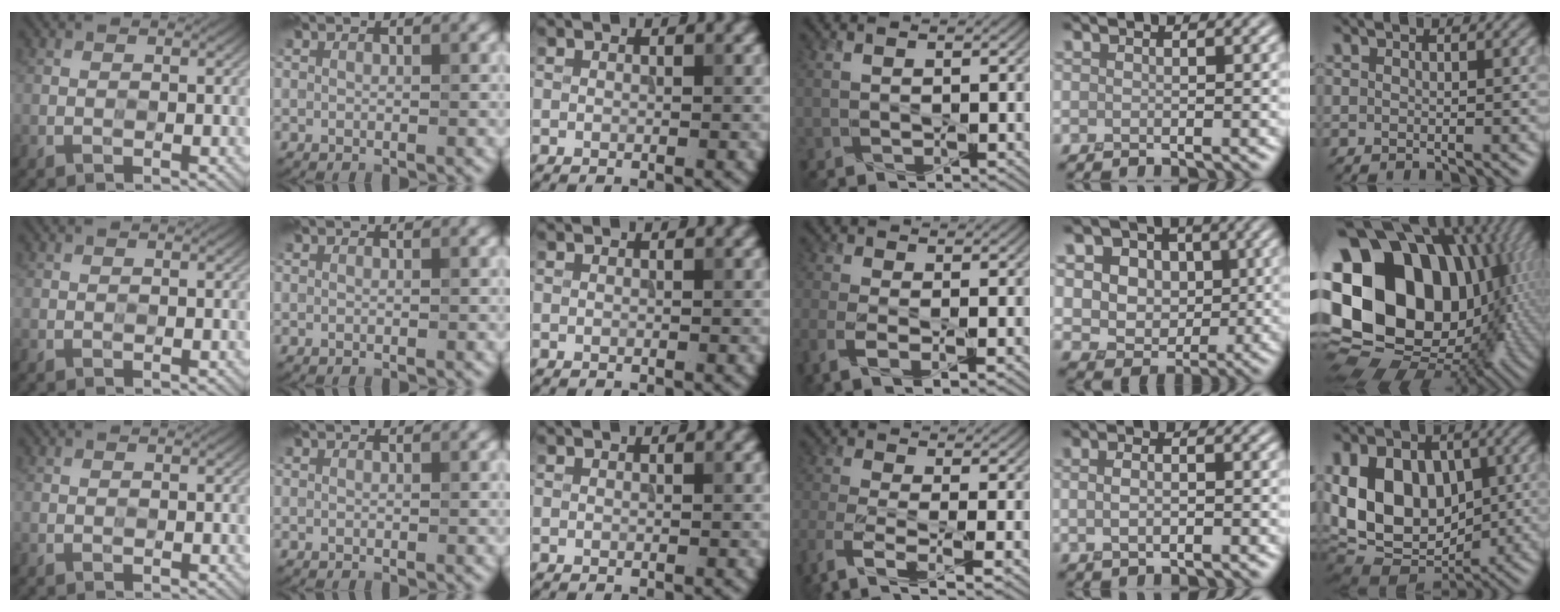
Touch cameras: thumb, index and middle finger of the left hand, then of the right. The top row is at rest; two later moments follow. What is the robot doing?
{"motion": "press", "object": "memory foam"}